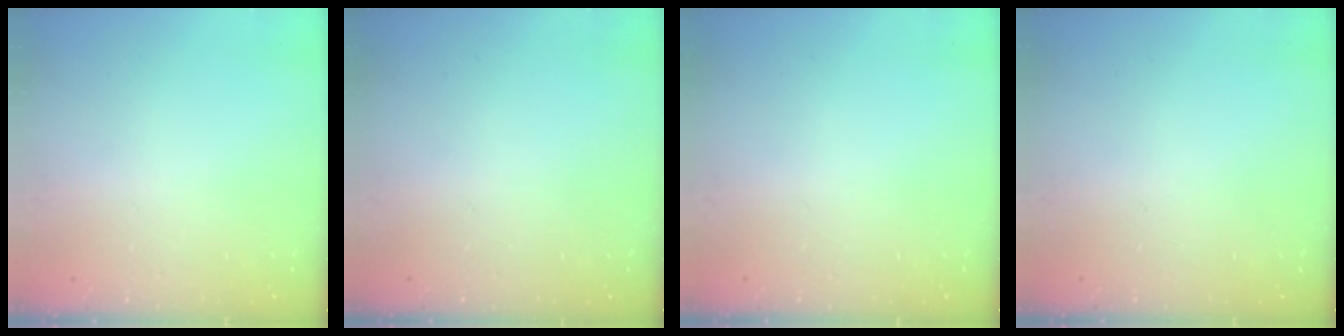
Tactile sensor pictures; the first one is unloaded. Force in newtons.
{"total": 0.0}
{"total": 0.0}
{"total": 0.0}